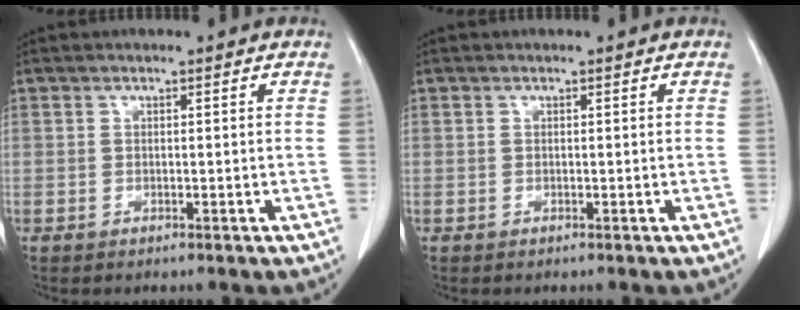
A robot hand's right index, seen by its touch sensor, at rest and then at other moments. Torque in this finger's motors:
{"motor_torque": [-0.01, -0.01, 0.02, 0.00]}